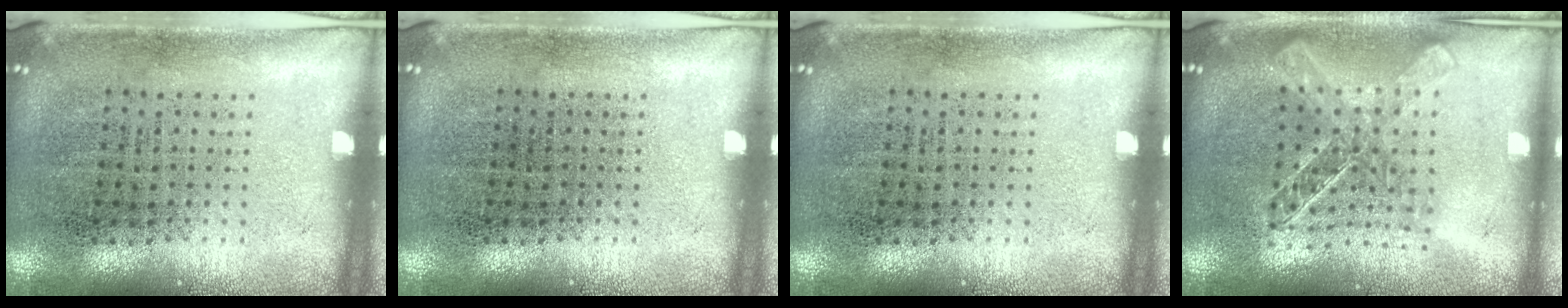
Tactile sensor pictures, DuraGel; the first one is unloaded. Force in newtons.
{"total": 0.0}
{"total": 0.0}
{"total": 1.8, "press": 1.6, "slide": 0.8}